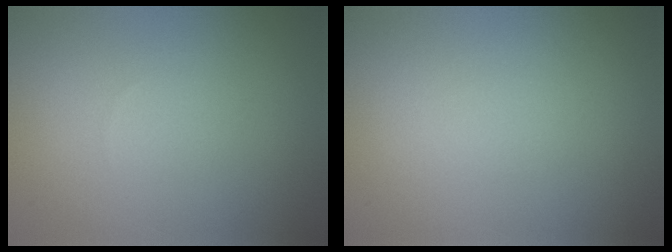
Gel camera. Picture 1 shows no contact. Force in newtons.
{"total": 0.0}